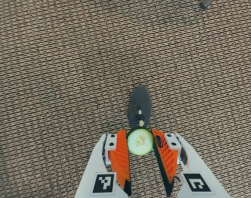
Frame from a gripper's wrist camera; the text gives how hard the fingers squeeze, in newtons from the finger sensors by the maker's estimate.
{"total": 8.3, "left": 8.1, "right": 8.4}